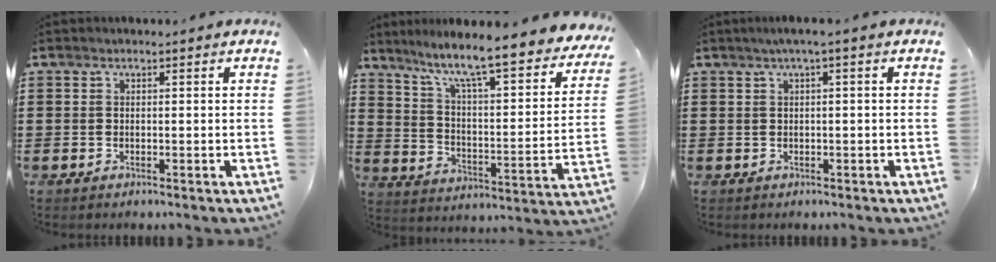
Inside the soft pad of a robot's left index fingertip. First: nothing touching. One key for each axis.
{"total": 8.1, "fx": 6.6, "fy": 0.0, "fz": 4.7, "tx": -0.111, "ty": -0.061, "tz": 0.100}
{"total": 1.5, "fx": 0.1, "fy": -0.1, "fz": 1.5, "tx": -0.023, "ty": -0.003, "tz": 0.002}